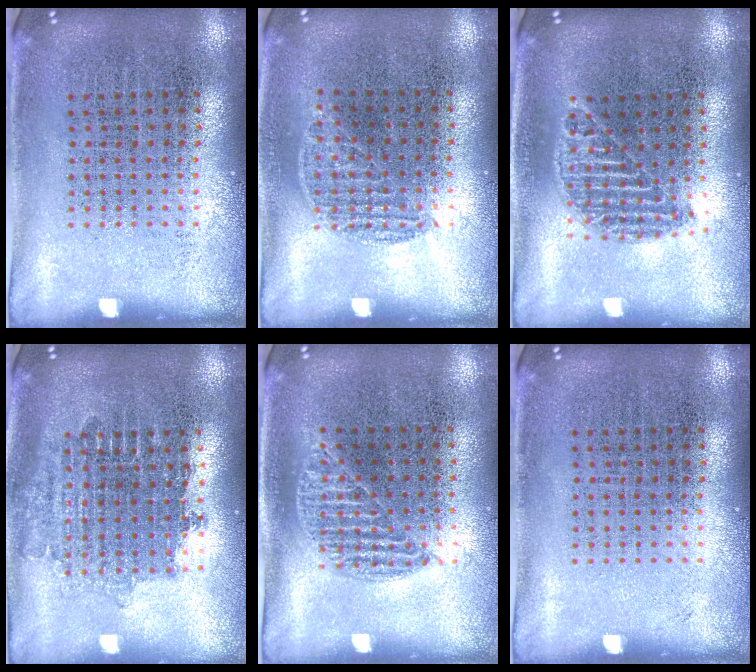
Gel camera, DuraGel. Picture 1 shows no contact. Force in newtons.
{"total": 0.8, "press": 0.7, "slide": 0.5}
{"total": 1.2, "press": 1.1, "slide": 0.4}
{"total": 1.7, "press": 1.4, "slide": 1.0}
{"total": 1.0, "press": 0.8, "slide": 0.5}
{"total": 0.0}